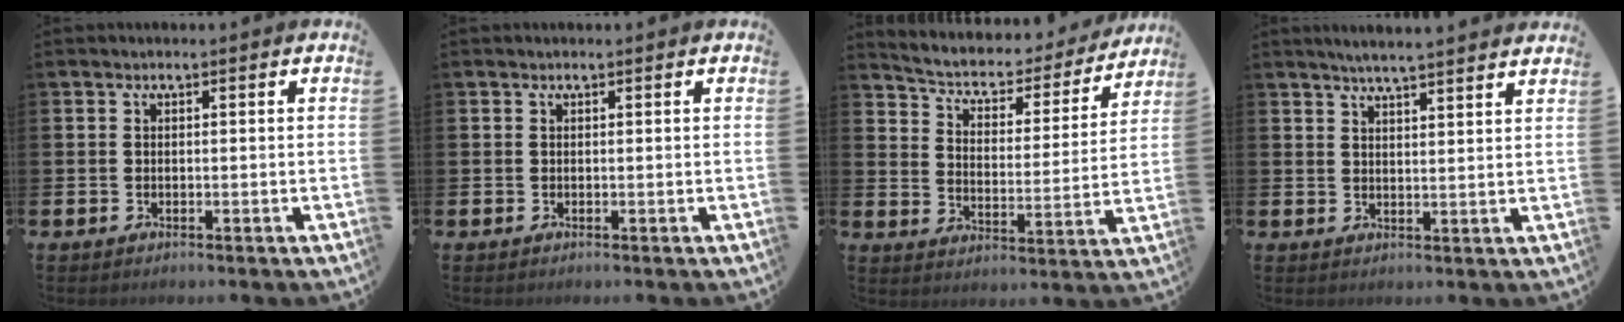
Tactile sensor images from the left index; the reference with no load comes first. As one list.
[{"total": 0.0}, {"total": 5.0, "force": [4.4, 1.9, 1.2], "torque": [-0.056, -0.035, 0.068]}, {"total": 4.4, "force": [4.3, -0.6, 0.7], "torque": [-0.022, -0.019, 0.075]}]